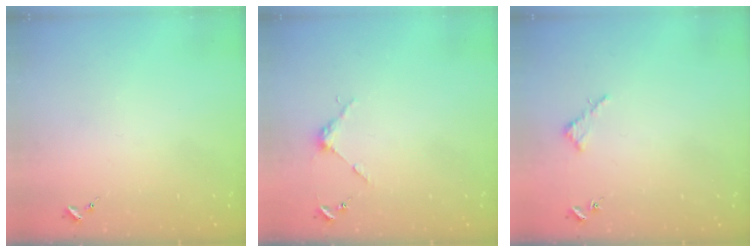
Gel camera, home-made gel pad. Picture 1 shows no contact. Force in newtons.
{"total": 3.7, "press": 3.7, "slide": 0.3}
{"total": 2.6, "press": 2.6, "slide": 0.2}